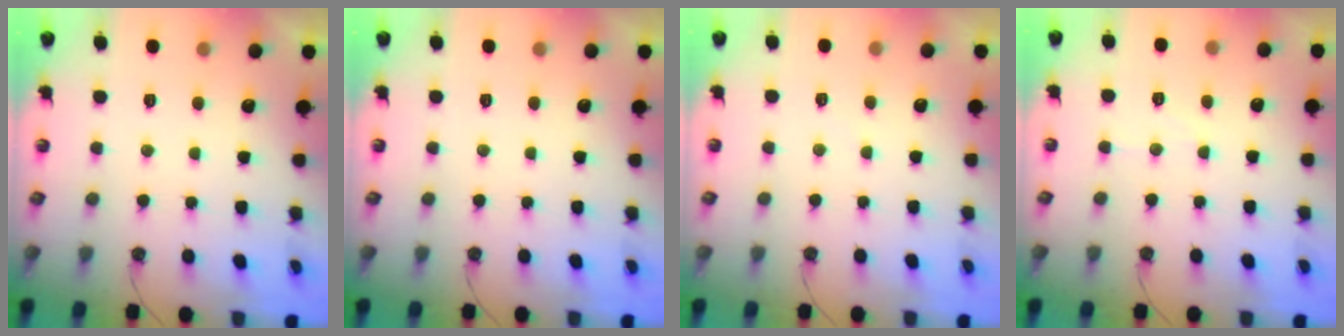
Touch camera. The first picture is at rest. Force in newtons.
{"total": 0.0}
{"total": 3.8, "press": 3.8, "slide": 0.5}
{"total": 6.1, "press": 6.1, "slide": 0.8}